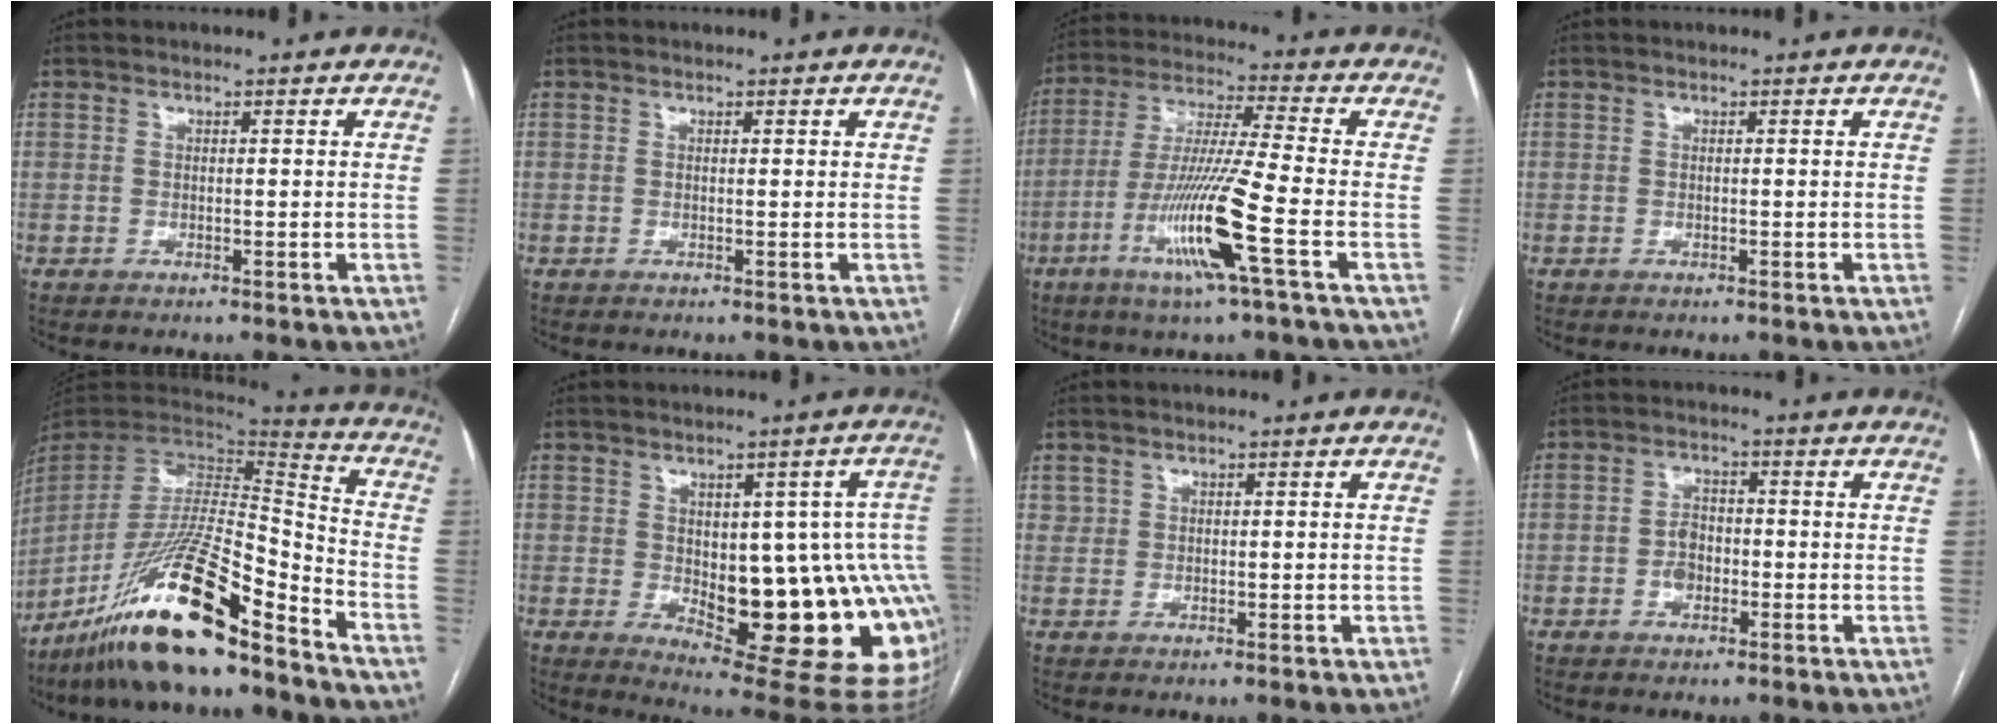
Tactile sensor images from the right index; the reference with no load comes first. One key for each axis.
{"total": 0.0}
{"total": 13.9, "fx": -5.3, "fy": -1.1, "fz": 12.8, "tx": -0.258, "ty": -0.019, "tz": -0.105}
{"total": 0.0}
{"total": 20.9, "fx": -15.1, "fy": 2.5, "fz": 14.3, "tx": -0.286, "ty": -0.020, "tz": -0.275}
{"total": 20.6, "fx": -2.9, "fy": 7.2, "fz": 19.1, "tx": -0.162, "ty": 0.015, "tz": -0.012}
{"total": 1.4, "fx": 0.7, "fy": 1.2, "fz": 0.3, "tx": -0.001, "ty": 0.002, "tz": 0.014}
{"total": 3.3, "fx": -0.9, "fy": 2.3, "fz": 2.1, "tx": -0.036, "ty": 0.008, "tz": -0.017}